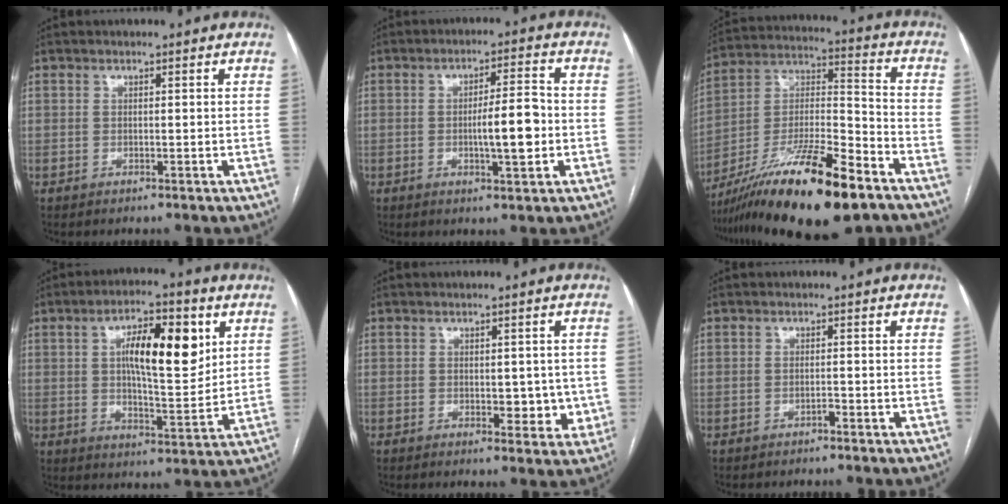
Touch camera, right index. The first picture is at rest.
{"total": 7.2, "force": [-1.2, 1.3, 7.0], "torque": [-0.112, 0.004, -0.019]}
{"total": 21.9, "force": [-14.8, 3.3, 15.8], "torque": [-0.285, -0.018, -0.256]}
{"total": 12.5, "force": [3.8, 3.7, 11.3], "torque": [-0.185, 0.011, 0.062]}
{"total": 4.7, "force": [-0.3, 2.7, 3.9], "torque": [-0.037, 0.003, 0.003]}
{"total": 0.8, "force": [-0.6, 0.2, 0.5], "torque": [-0.011, 0.000, -0.010]}